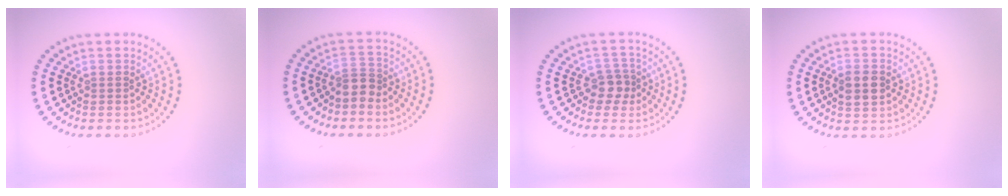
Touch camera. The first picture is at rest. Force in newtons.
{"total": 2.2, "press": 1.7, "slide": 1.4}
{"total": 2.1, "press": 1.7, "slide": 1.1}
{"total": 2.9, "press": 2.9, "slide": 0.1}